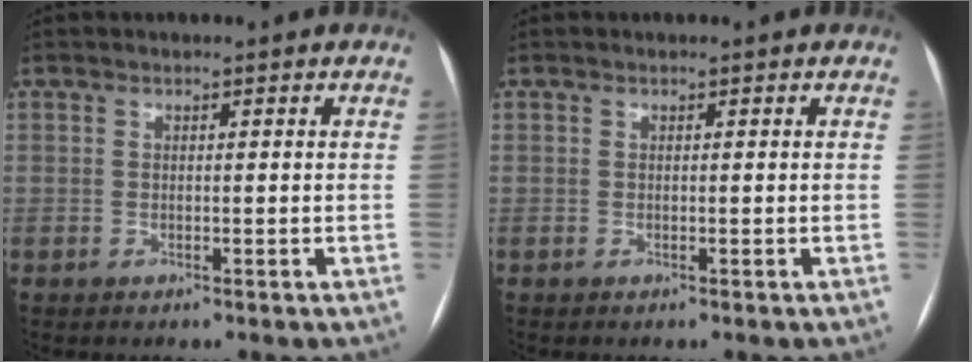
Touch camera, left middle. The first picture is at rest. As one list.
[{"total": 0.0}]